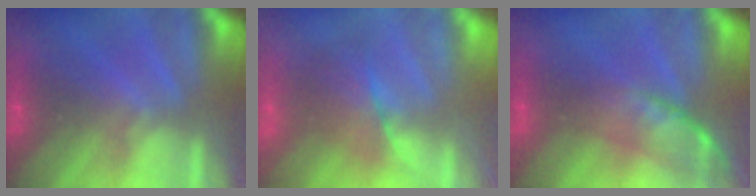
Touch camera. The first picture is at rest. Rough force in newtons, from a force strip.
{"total": 2.1}
{"total": 2.4}